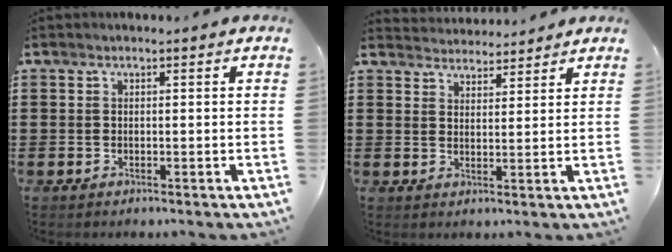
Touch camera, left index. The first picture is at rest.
{"total": 3.1, "force": [3.1, 0.3, -0.4], "torque": [-0.002, -0.011, 0.058]}